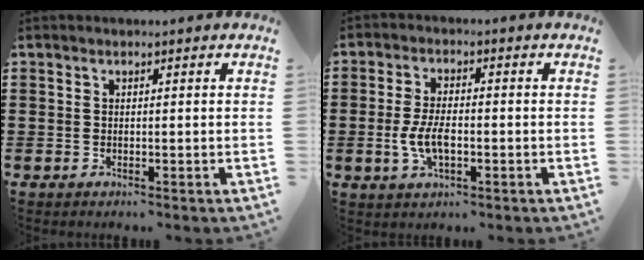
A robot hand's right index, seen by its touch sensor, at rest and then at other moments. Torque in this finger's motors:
{"motor_torque": [1.00, -0.42, 0.44, 0.18]}